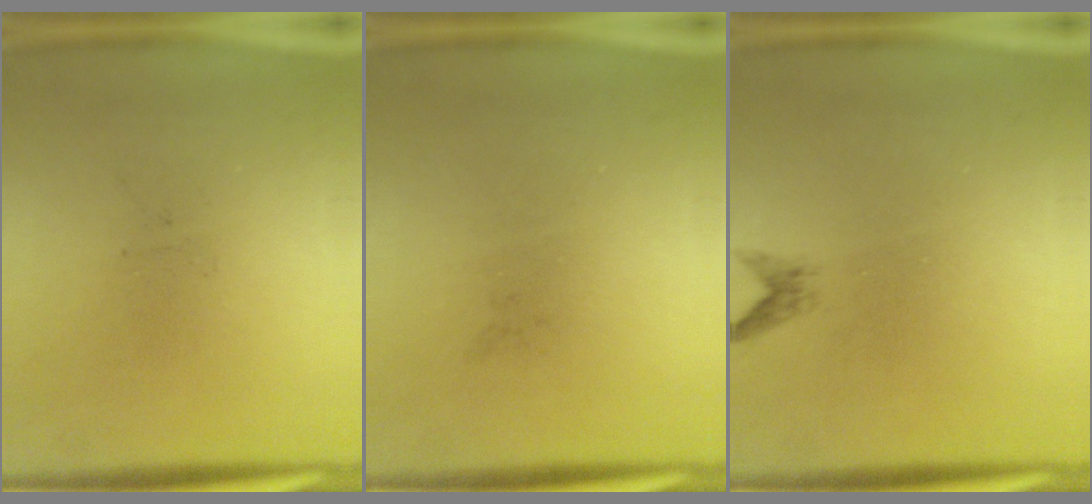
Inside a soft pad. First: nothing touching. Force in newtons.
{"total": 0.0}
{"total": 1.1}